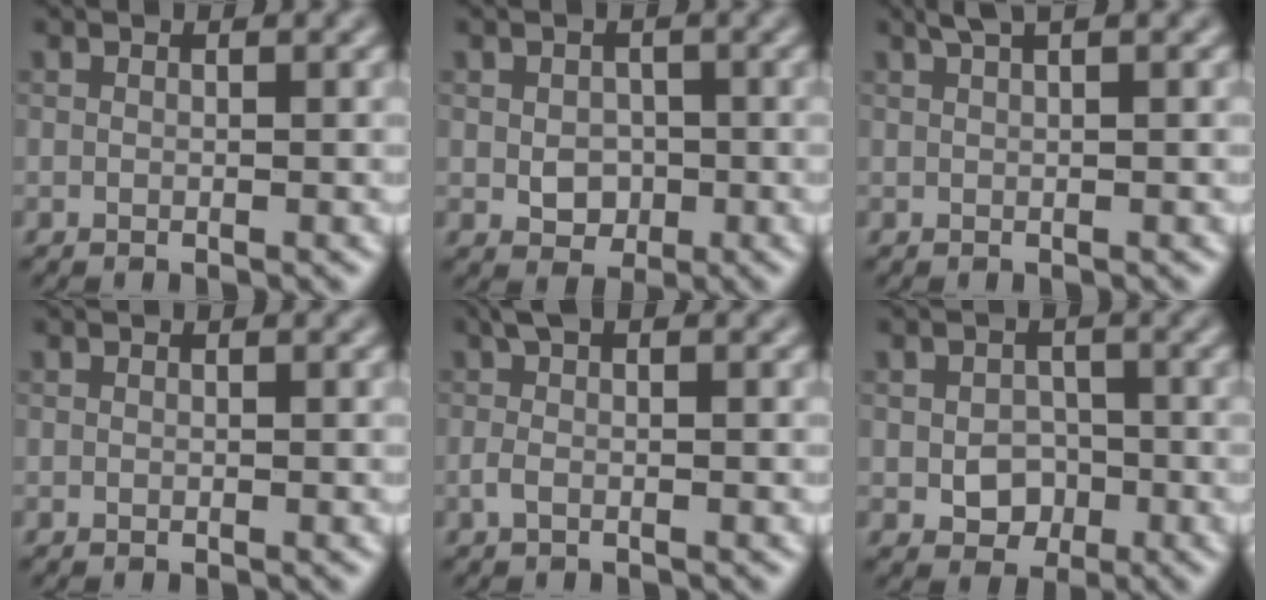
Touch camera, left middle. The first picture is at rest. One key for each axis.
{"total": 2.4, "fx": -0.2, "fy": 2.0, "fz": 1.3, "tx": -0.022, "ty": -0.003, "tz": -0.006}
{"total": 2.0, "fx": 1.2, "fy": 0.5, "fz": 1.5, "tx": -0.021, "ty": 0.003, "tz": 0.015}
{"total": 0.0}
{"total": 2.0, "fx": 0.2, "fy": 0.7, "fz": 1.9, "tx": -0.043, "ty": 0.009, "tz": -0.003}
{"total": 3.0, "fx": -0.7, "fy": 2.4, "fz": 1.6, "tx": -0.022, "ty": -0.003, "tz": -0.012}